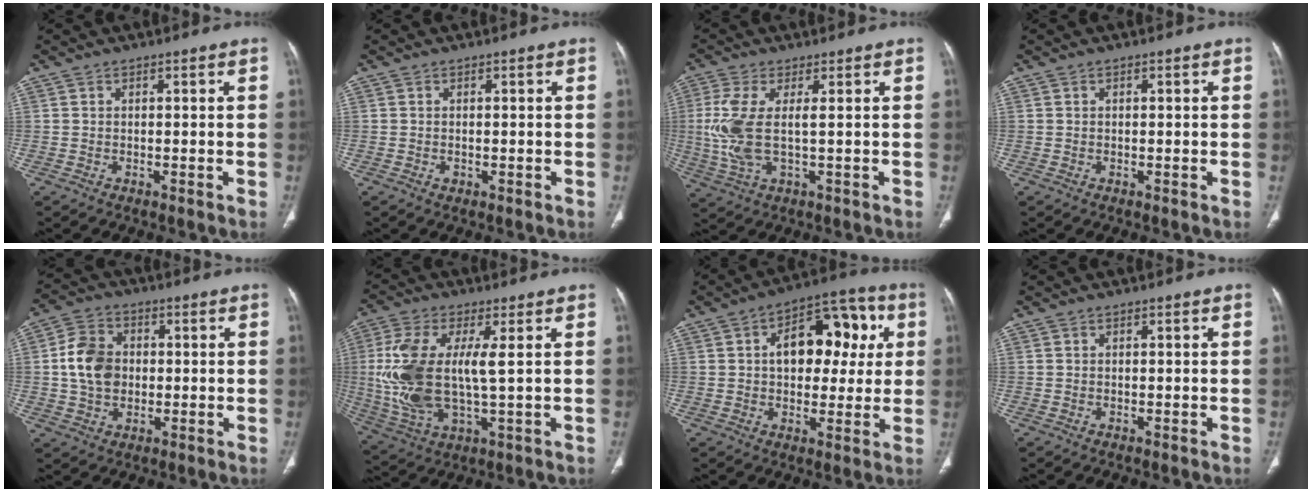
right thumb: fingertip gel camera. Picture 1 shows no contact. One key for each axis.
{"total": 0.7, "fx": -0.2, "fy": 0.5, "fz": 0.4, "tx": -0.005, "ty": 0.000, "tz": -0.001}
{"total": 8.5, "fx": 0.6, "fy": 3.0, "fz": 7.9, "tx": -0.214, "ty": -0.006, "tz": 0.012}
{"total": 0.0}
{"total": 9.6, "fx": 0.3, "fy": 7.4, "fz": 6.1, "tx": -0.098, "ty": 0.011, "tz": 0.001}
{"total": 15.5, "fx": 1.4, "fy": 6.1, "fz": 14.2, "tx": -0.325, "ty": -0.007, "tz": 0.031}
{"total": 16.0, "fx": 3.2, "fy": 9.8, "fz": 12.3, "tx": -0.124, "ty": 0.025, "tz": 0.042}
{"total": 0.0}